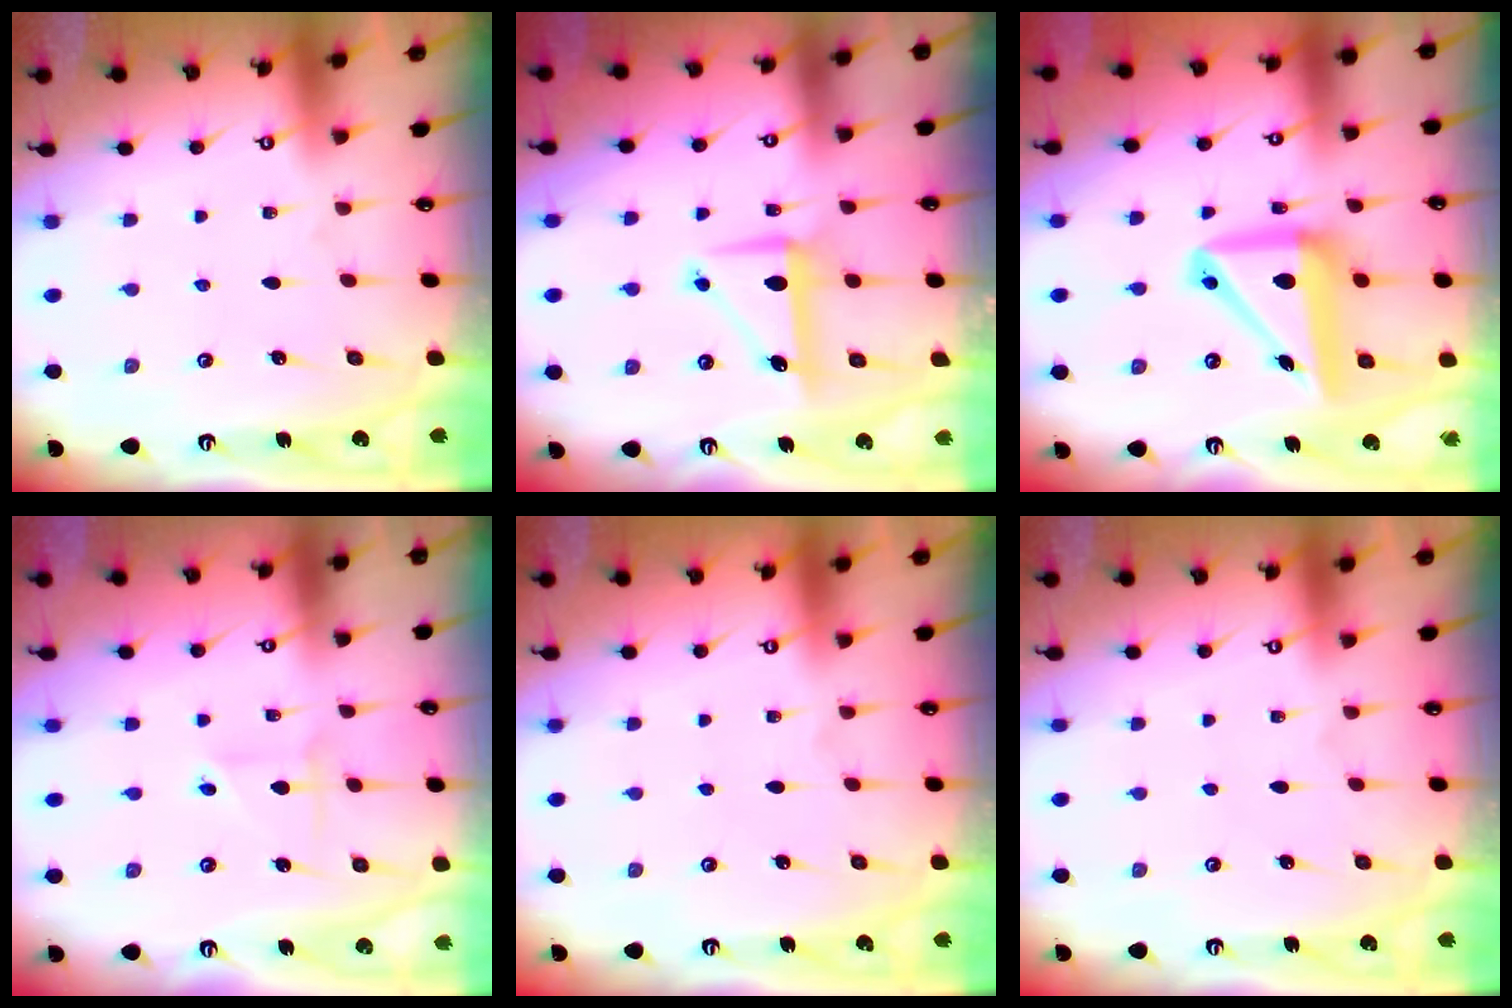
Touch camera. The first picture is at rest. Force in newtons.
{"total": 8.6, "press": 8.5, "slide": 0.1}
{"total": 13.7, "press": 13.5, "slide": 2.1}
{"total": 2.3, "press": 2.3, "slide": 0.2}
{"total": 0.0}
{"total": 0.0}